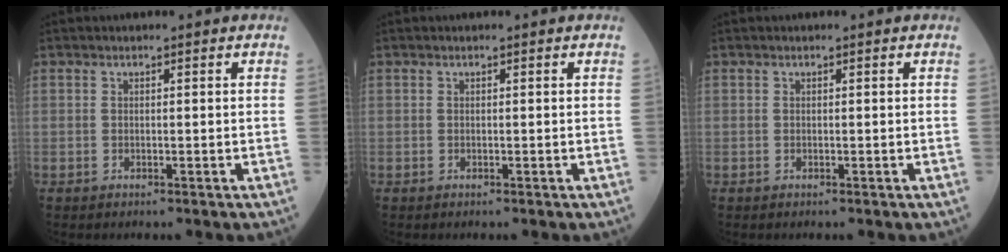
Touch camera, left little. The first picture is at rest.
{"total": 0.0}
{"total": 0.0}